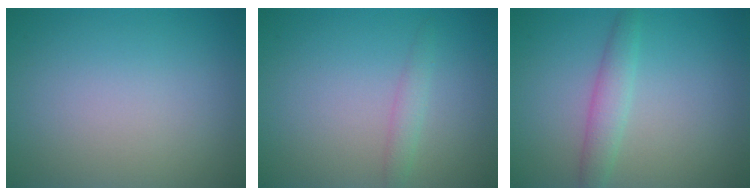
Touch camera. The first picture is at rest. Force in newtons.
{"total": 1.3, "press": 1.3, "slide": 0.0}
{"total": 2.2, "press": 2.2, "slide": 0.1}